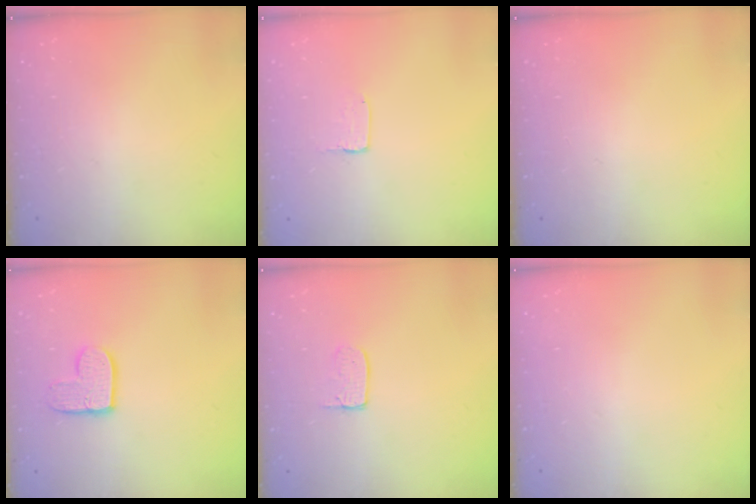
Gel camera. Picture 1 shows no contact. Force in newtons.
{"total": 1.7, "press": 1.6, "slide": 0.1}
{"total": 0.0}
{"total": 9.5, "press": 9.5, "slide": 0.3}
{"total": 4.3, "press": 4.3, "slide": 0.3}
{"total": 0.0}